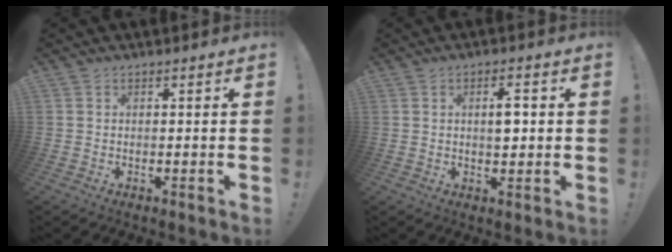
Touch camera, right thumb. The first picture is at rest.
{"total": 4.4, "force": [0.8, 2.3, 3.6], "torque": [-0.042, -0.002, 0.006]}